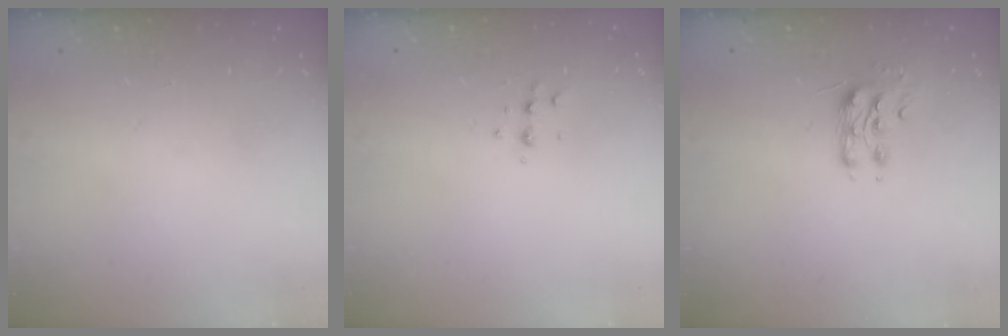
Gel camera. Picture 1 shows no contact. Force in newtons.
{"total": 4.7, "press": 4.6, "slide": 0.9}
{"total": 8.1, "press": 8.0, "slide": 1.0}